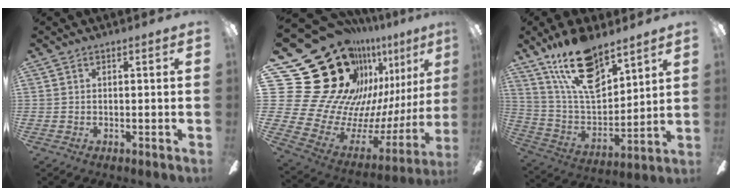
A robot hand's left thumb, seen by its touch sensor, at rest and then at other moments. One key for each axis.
{"total": 33.2, "fx": 19.1, "fy": 20.5, "fz": 17.8, "tx": -0.327, "ty": -0.183, "tz": 0.410}
{"total": 19.5, "fx": 13.4, "fy": 8.4, "fz": 11.3, "tx": -0.213, "ty": -0.070, "tz": 0.239}